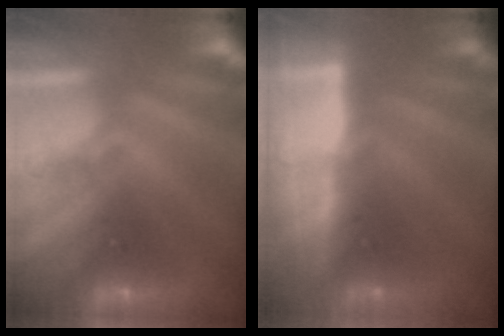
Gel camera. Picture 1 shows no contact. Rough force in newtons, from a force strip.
{"total": 9.1}